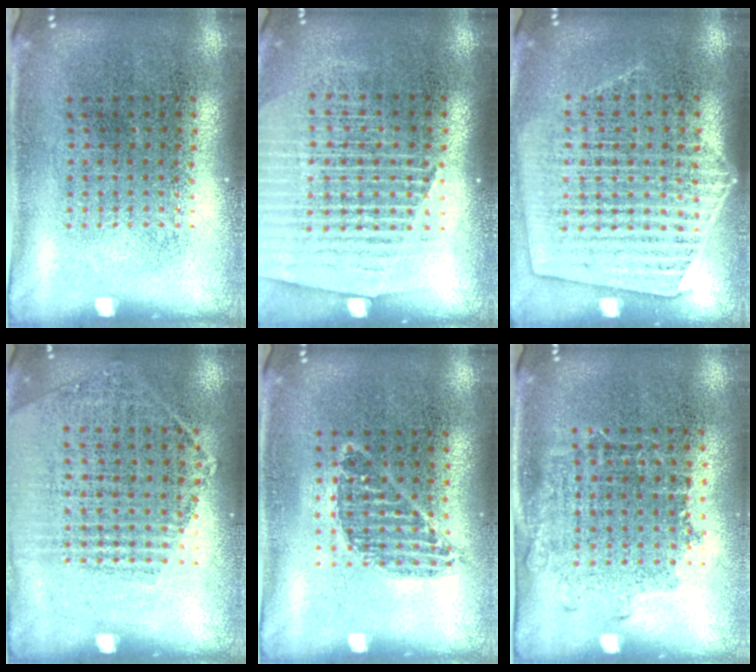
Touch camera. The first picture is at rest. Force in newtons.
{"total": 1.4, "press": 1.3, "slide": 0.5}
{"total": 1.7, "press": 1.6, "slide": 0.7}
{"total": 1.1, "press": 1.1, "slide": 0.4}
{"total": 0.8, "press": 0.7, "slide": 0.4}
{"total": 1.1, "press": 0.9, "slide": 0.6}